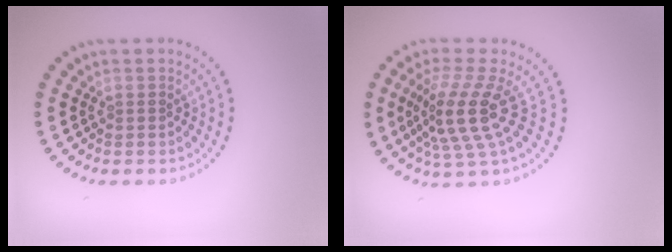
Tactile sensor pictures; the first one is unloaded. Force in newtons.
{"total": 4.8, "press": 3.6, "slide": 3.2}